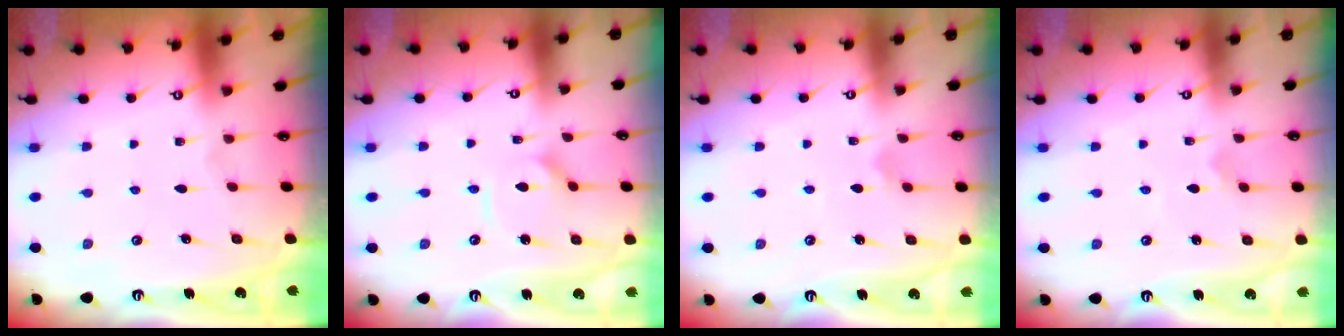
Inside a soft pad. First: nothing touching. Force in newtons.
{"total": 6.0, "press": 6.0, "slide": 0.5}
{"total": 1.3, "press": 1.2, "slide": 0.4}
{"total": 1.7, "press": 1.6, "slide": 0.5}